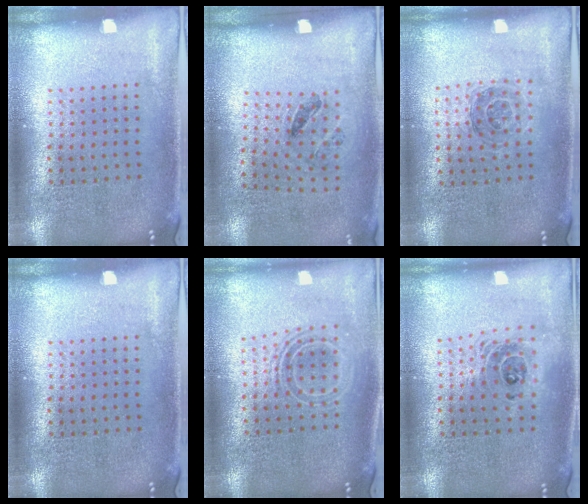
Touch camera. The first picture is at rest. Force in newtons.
{"total": 1.2, "press": 0.8, "slide": 1.0}
{"total": 1.1, "press": 1.0, "slide": 0.3}
{"total": 0.0}
{"total": 1.7, "press": 1.3, "slide": 1.1}
{"total": 1.5, "press": 1.3, "slide": 0.9}